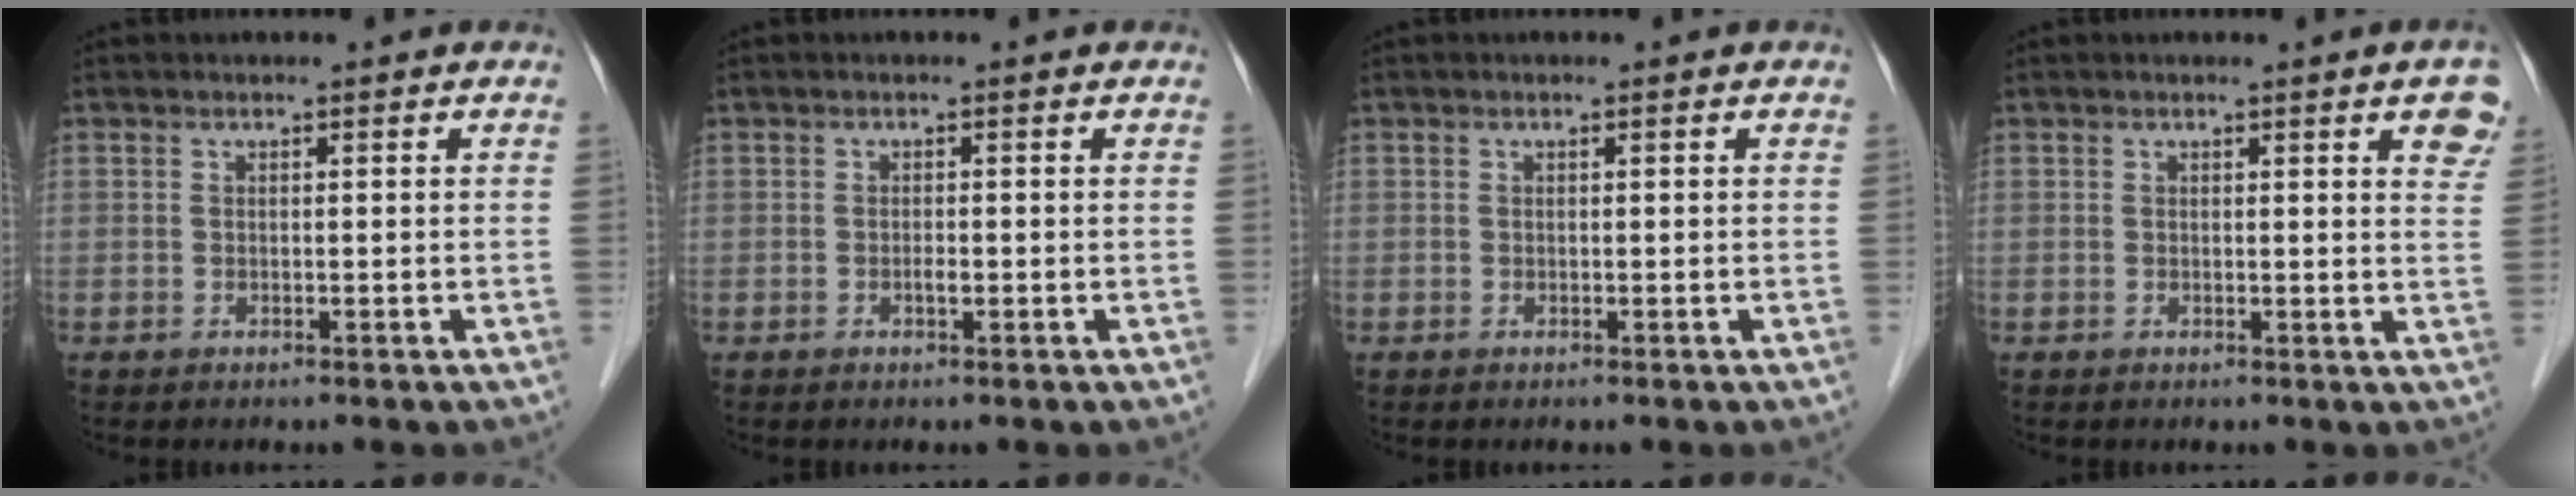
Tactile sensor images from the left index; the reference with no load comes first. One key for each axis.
{"total": 0.6, "fx": -0.2, "fy": 0.2, "fz": 0.6, "tx": -0.010, "ty": 0.001, "tz": -0.005}
{"total": 0.0}
{"total": 4.7, "fx": 2.9, "fy": 0.6, "fz": 3.7, "tx": -0.031, "ty": -0.006, "tz": 0.020}